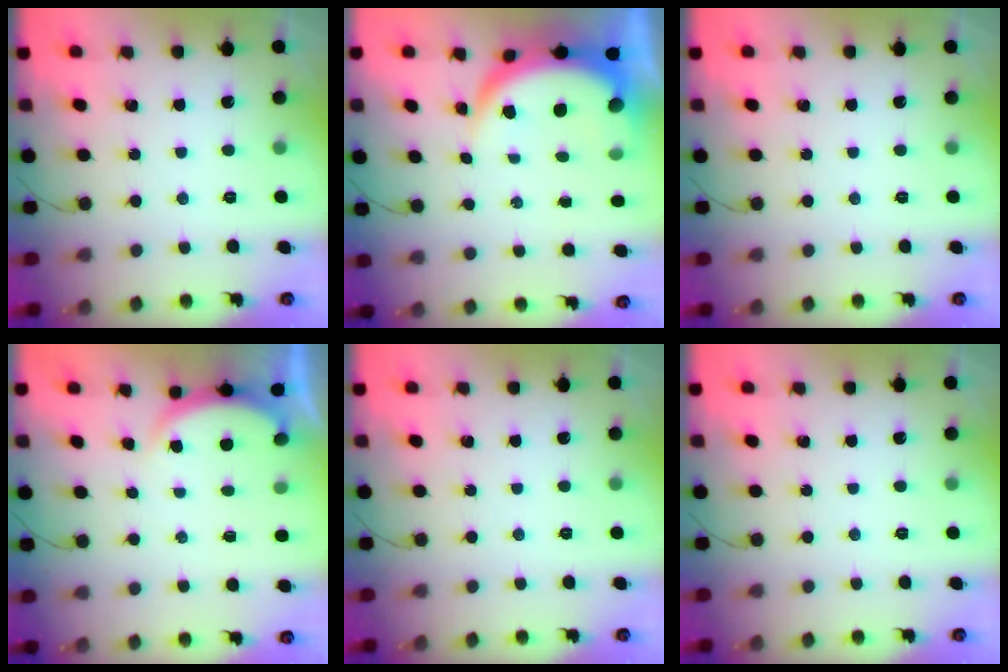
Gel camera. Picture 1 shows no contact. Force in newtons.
{"total": 7.3, "press": 7.2, "slide": 1.0}
{"total": 0.0}
{"total": 3.0, "press": 2.9, "slide": 0.6}
{"total": 0.0}
{"total": 0.0}